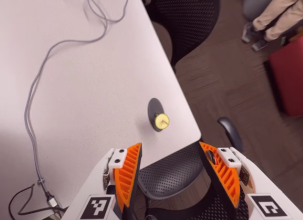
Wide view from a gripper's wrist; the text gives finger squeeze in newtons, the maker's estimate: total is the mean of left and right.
{"total": 0.0}